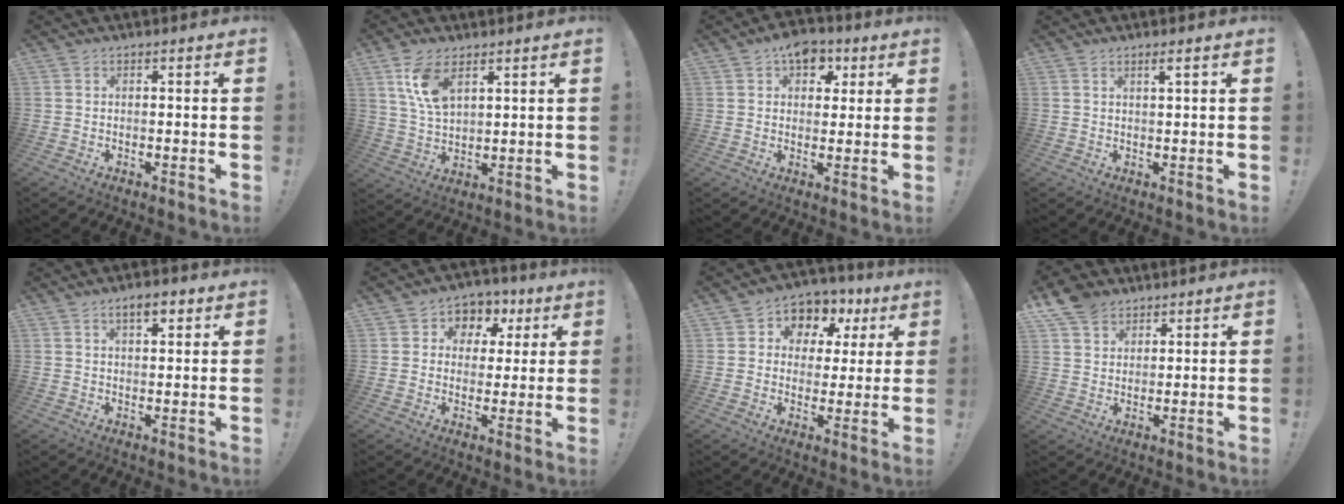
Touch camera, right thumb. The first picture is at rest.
{"total": 9.9, "force": [5.2, 5.1, 6.7], "torque": [-0.127, -0.014, 0.097]}
{"total": 8.9, "force": [4.4, 6.3, 4.5], "torque": [-0.052, -0.015, 0.079]}
{"total": 2.0, "force": [1.1, -0.2, 1.6], "torque": [-0.035, -0.001, 0.018]}
{"total": 5.0, "force": [2.9, 2.1, 3.6], "torque": [-0.052, -0.010, 0.047]}
{"total": 6.9, "force": [1.3, 6.5, 1.8], "torque": [-0.014, -0.008, 0.026]}
{"total": 7.3, "force": [2.5, 6.4, 2.3], "torque": [-0.029, -0.024, 0.050]}
{"total": 7.8, "force": [5.6, 5.0, 2.1], "torque": [-0.042, -0.032, 0.112]}